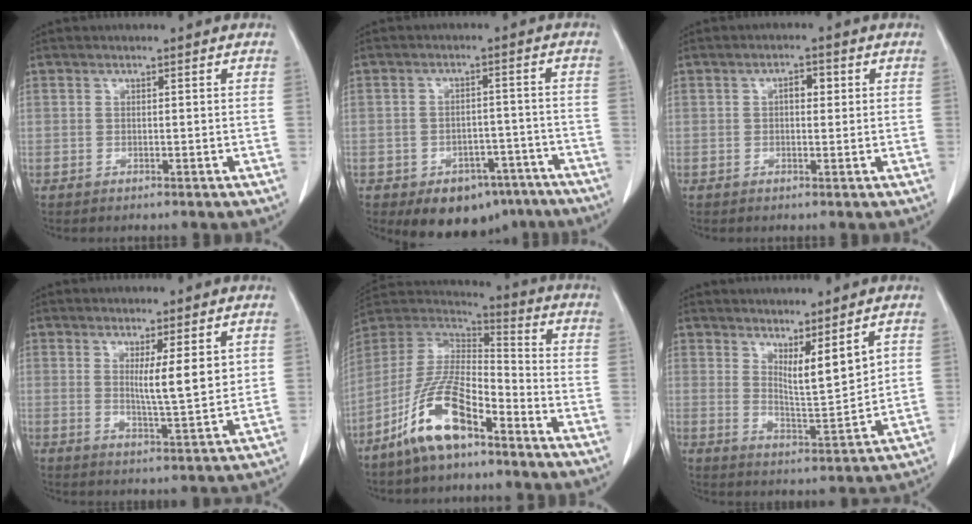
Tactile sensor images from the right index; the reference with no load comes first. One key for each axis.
{"total": 10.3, "fx": -7.1, "fy": 6.3, "fz": 4.2, "tx": -0.034, "ty": 0.023, "tz": -0.094}
{"total": 2.3, "fx": 0.5, "fy": 1.2, "fz": 2.0, "tx": -0.030, "ty": 0.008, "tz": 0.005}
{"total": 6.2, "fx": 2.0, "fy": 0.6, "fz": 5.9, "tx": -0.094, "ty": -0.018, "tz": 0.036}
{"total": 13.6, "fx": -8.4, "fy": 4.1, "fz": 9.9, "tx": -0.203, "ty": 0.005, "tz": -0.159}
{"total": 6.0, "fx": 3.5, "fy": 0.4, "fz": 4.9, "tx": -0.083, "ty": -0.024, "tz": 0.070}